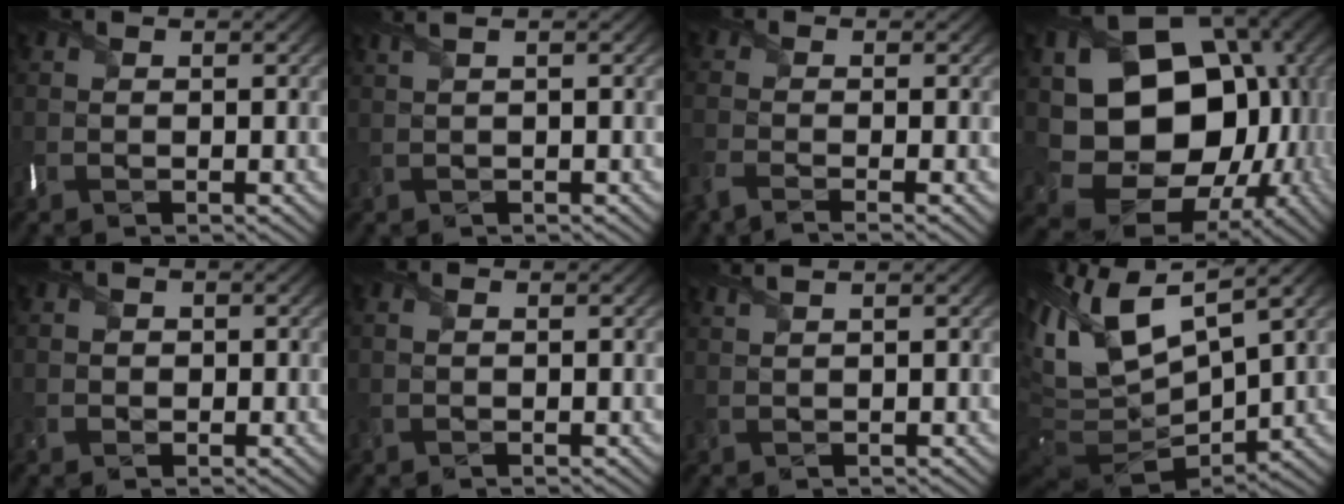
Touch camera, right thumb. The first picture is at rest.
{"total": 2.3, "force": [1.1, 0.5, 1.9], "torque": [-0.037, 0.003, 0.011]}
{"total": 4.5, "force": [-2.2, 1.2, 3.7], "torque": [-0.065, -0.015, -0.053]}
{"total": 20.4, "force": [-0.5, 16.3, 12.3], "torque": [-0.222, -0.057, 0.027]}
{"total": 1.6, "force": [-0.5, 1.5, 0.3], "torque": [0.000, -0.006, -0.009]}
{"total": 0.6, "force": [0.0, 0.1, 0.6], "torque": [-0.016, -0.001, -0.001]}
{"total": 2.5, "force": [1.6, 0.6, 1.8], "torque": [-0.032, 0.005, 0.007]}
{"total": 14.2, "force": [4.6, 5.9, 12.1], "torque": [-0.275, -0.004, 0.094]}